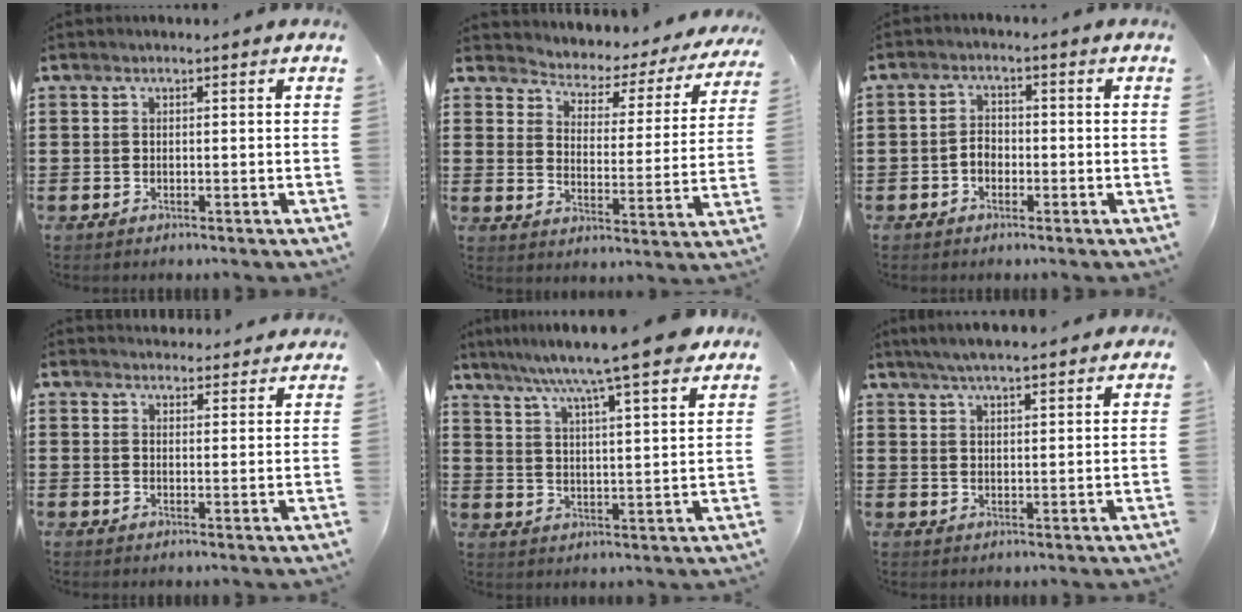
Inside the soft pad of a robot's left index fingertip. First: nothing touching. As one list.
[{"total": 2.7, "force": [2.5, 1.0, 0.1], "torque": [-0.025, -0.029, 0.032]}, {"total": 2.3, "force": [-1.0, 1.6, 1.4], "torque": [-0.030, 0.005, -0.022]}, {"total": 3.1, "force": [3.0, 0.6, 0.0], "torque": [-0.001, -0.013, 0.055]}, {"total": 9.1, "force": [7.7, -0.3, 4.8], "torque": [-0.114, -0.039, 0.124]}, {"total": 4.4, "force": [3.9, 0.4, 2.0], "torque": [-0.048, -0.003, 0.070]}]